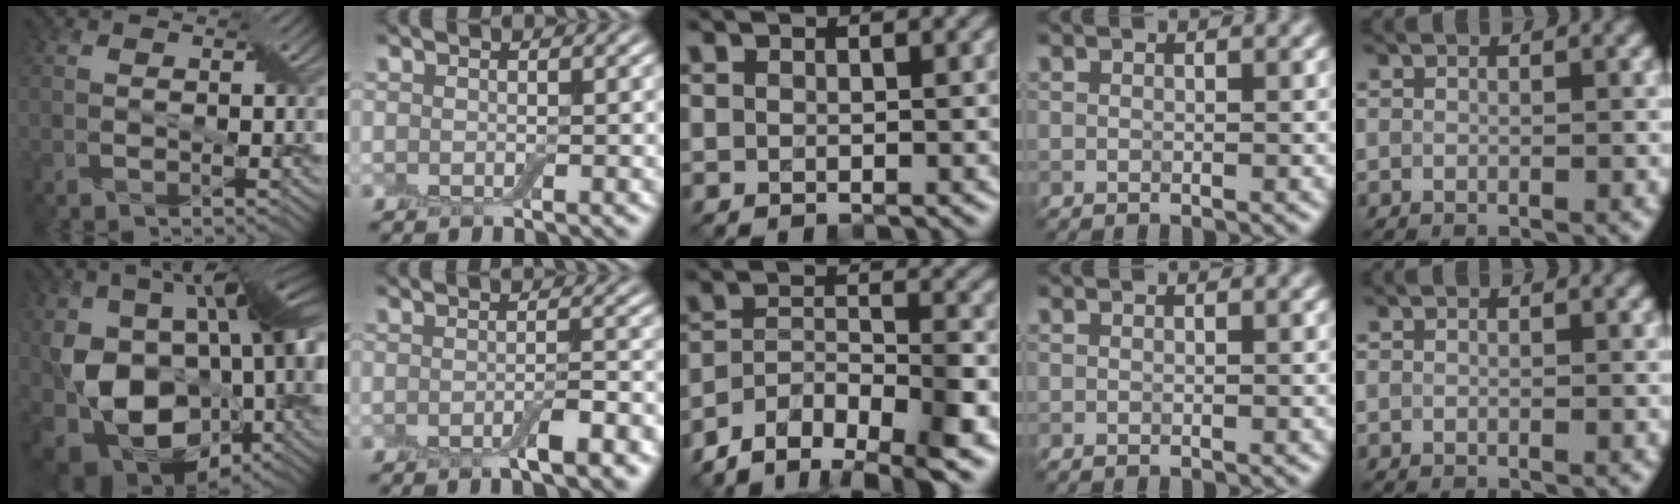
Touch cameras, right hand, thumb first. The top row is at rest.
{"thumb": {"total": 19.7, "force": [-0.7, 12.0, 15.6], "torque": [-0.276, -0.020, 0.007]}, "index": {"total": 2.8, "force": [-1.6, 0.5, 2.2], "torque": [-0.037, -0.004, -0.024]}, "middle": {"total": 8.0, "force": [-5.8, 3.0, 4.6], "torque": [-0.072, -0.003, -0.107]}}